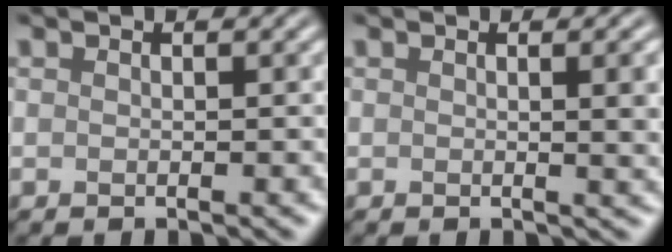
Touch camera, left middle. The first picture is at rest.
{"total": 3.3, "force": [0.4, 1.0, 3.1], "torque": [-0.032, 0.005, 0.002]}